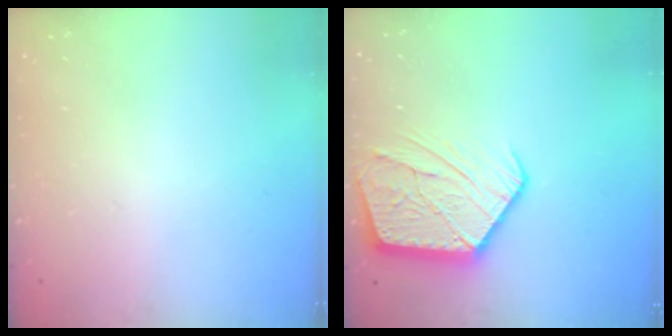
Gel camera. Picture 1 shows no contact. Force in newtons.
{"total": 13.9, "press": 13.8, "slide": 1.1}